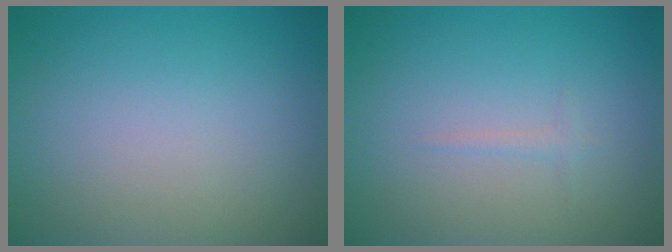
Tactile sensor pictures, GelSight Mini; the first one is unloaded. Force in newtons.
{"total": 0.6, "press": 0.6, "slide": 0.0}